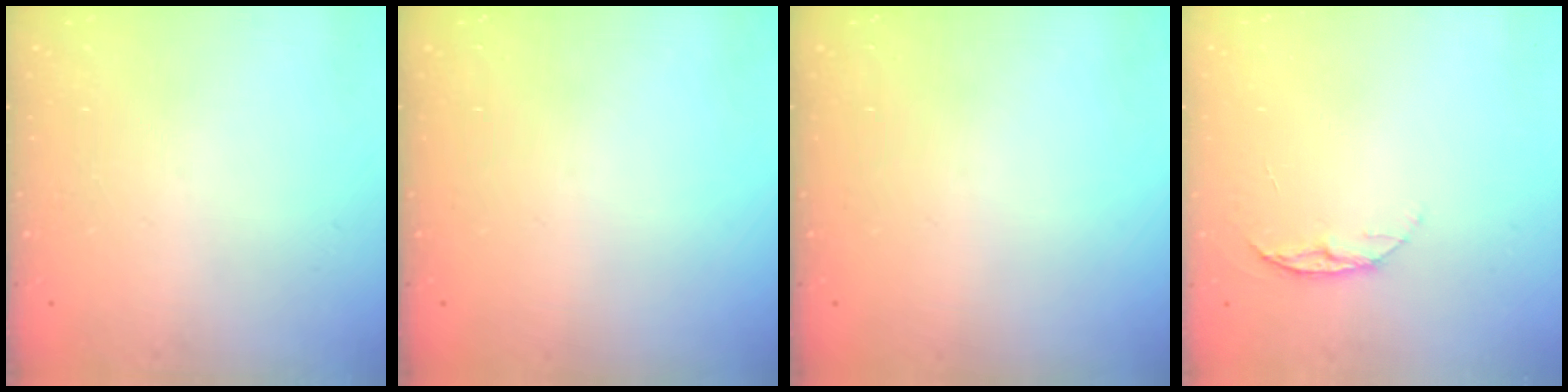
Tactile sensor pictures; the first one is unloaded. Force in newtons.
{"total": 0.0}
{"total": 0.0}
{"total": 6.4, "press": 6.3, "slide": 0.7}